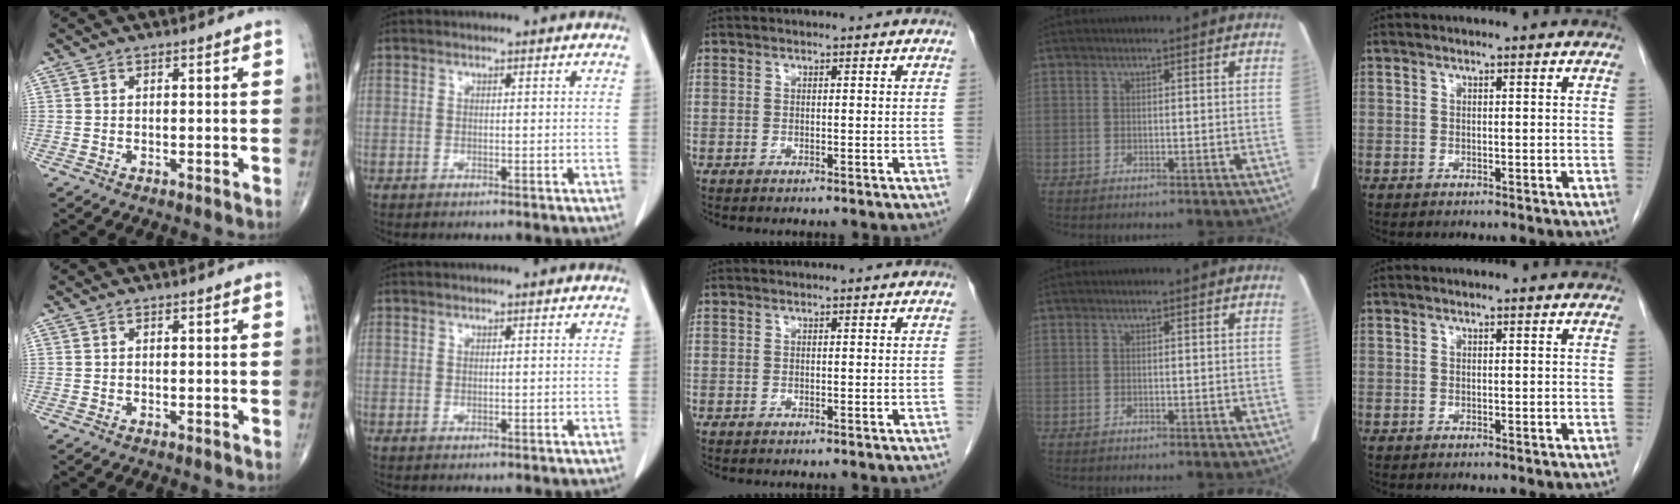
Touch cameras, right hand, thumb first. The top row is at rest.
{}